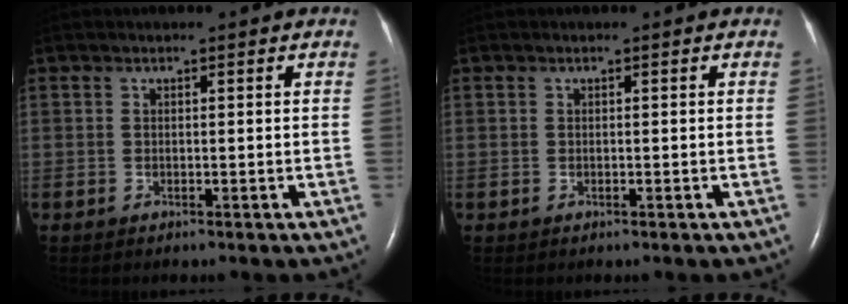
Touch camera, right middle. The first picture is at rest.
{"total": 0.0}